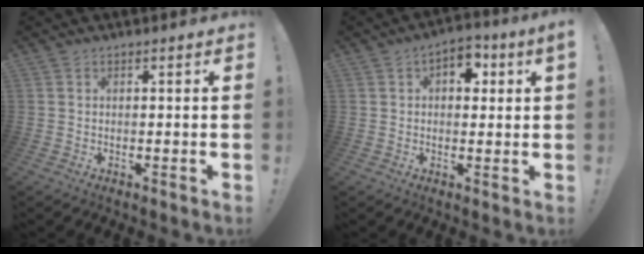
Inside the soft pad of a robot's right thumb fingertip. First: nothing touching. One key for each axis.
{"total": 5.5, "fx": 1.5, "fy": 3.6, "fz": 3.9, "tx": -0.050, "ty": 0.000, "tz": 0.022}